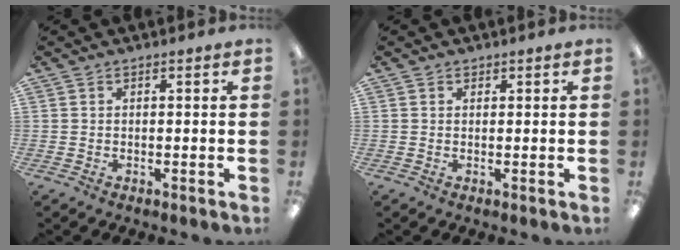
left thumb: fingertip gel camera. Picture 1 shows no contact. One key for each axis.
{"total": 0.7, "fx": 0.5, "fy": 0.4, "fz": 0.0, "tx": 0.008, "ty": -0.002, "tz": 0.008}